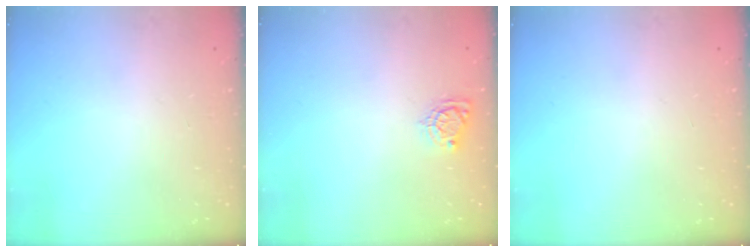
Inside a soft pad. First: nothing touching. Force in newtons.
{"total": 4.3, "press": 4.2, "slide": 0.3}
{"total": 0.0}